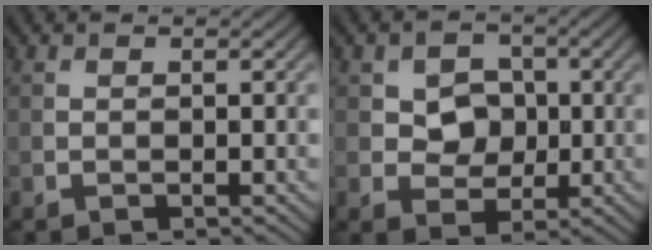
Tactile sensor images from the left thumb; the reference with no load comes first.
{"total": 4.4, "force": [0.3, 3.7, 2.3], "torque": [-0.049, -0.003, -0.005]}